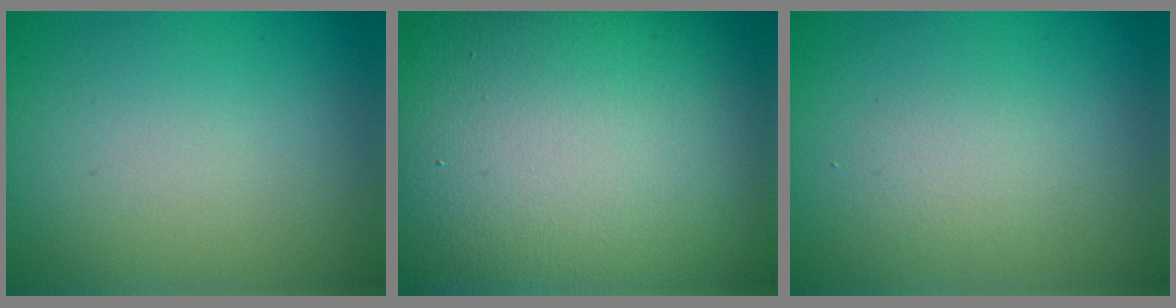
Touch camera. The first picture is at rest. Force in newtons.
{"total": 20.6, "press": 20.6, "slide": 1.3}
{"total": 1.3, "press": 1.3, "slide": 0.1}